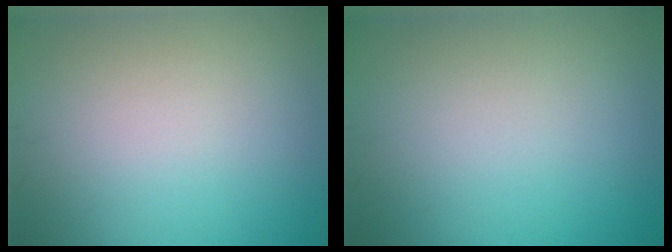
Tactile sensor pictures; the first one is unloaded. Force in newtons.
{"total": 0.0}